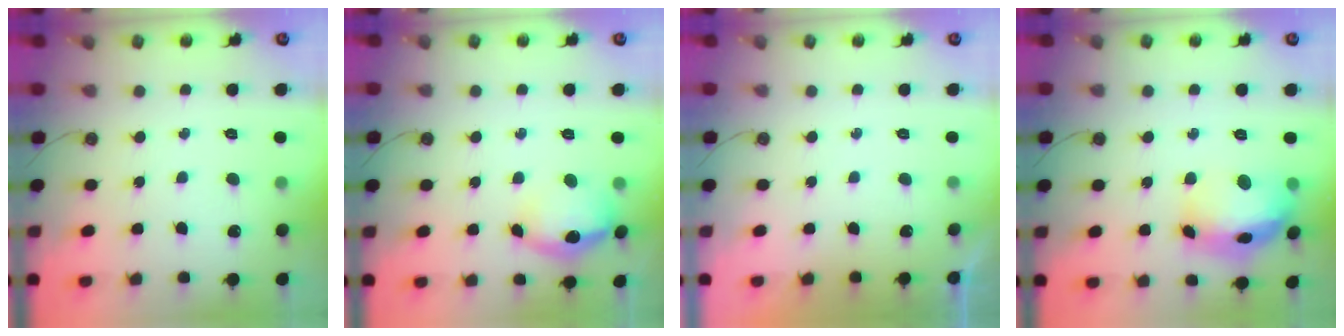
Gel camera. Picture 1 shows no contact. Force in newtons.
{"total": 13.9, "press": 13.8, "slide": 1.3}
{"total": 0.0}
{"total": 15.7, "press": 15.6, "slide": 1.3}